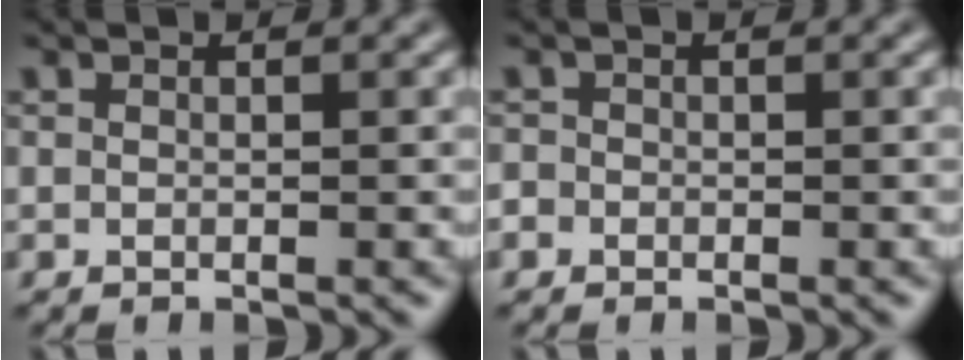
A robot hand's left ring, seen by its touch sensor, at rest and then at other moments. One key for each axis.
{"total": 0.9, "fx": -0.5, "fy": 0.8, "fz": 0.0, "tx": 0.003, "ty": -0.002, "tz": -0.009}